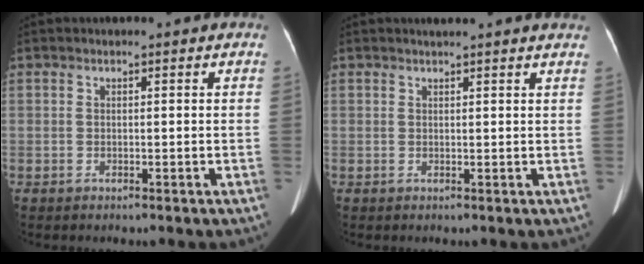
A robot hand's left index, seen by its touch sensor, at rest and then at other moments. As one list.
[{"total": 5.5, "force": [5.0, -0.2, 2.2], "torque": [-0.028, 0.017, 0.048]}]